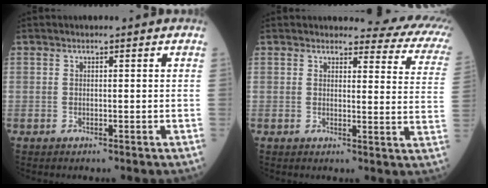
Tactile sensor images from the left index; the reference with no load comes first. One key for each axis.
{"total": 10.8, "fx": 9.8, "fy": 2.7, "fz": 3.6, "tx": -0.008, "ty": -0.046, "tz": 0.073}